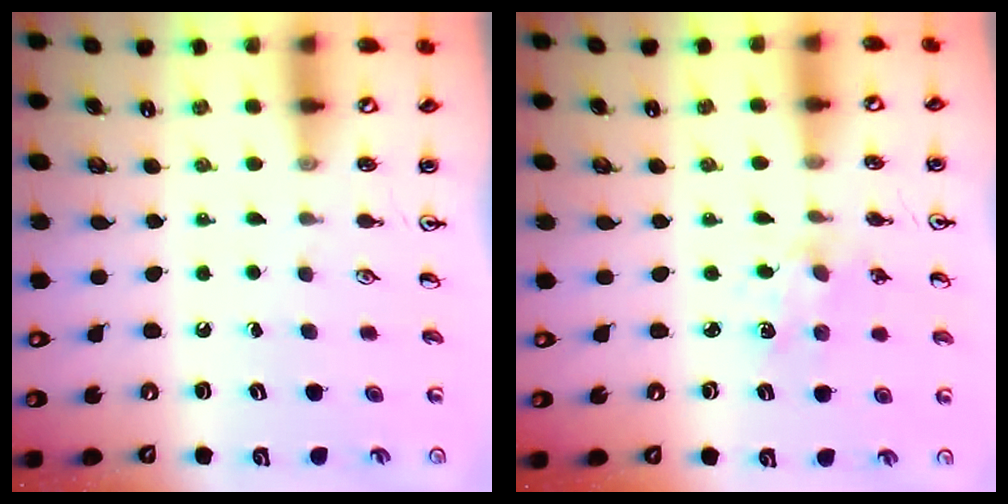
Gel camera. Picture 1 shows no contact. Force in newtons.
{"total": 1.8, "press": 1.8, "slide": 0.4}